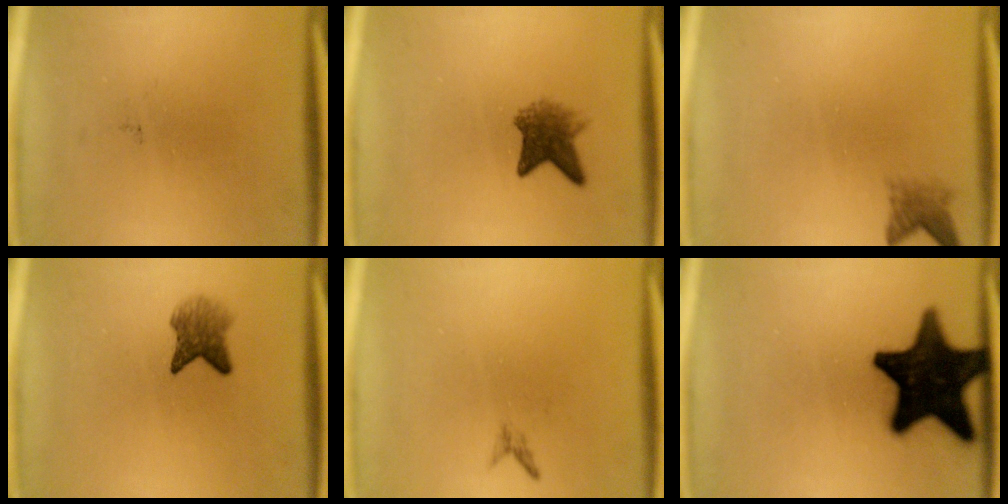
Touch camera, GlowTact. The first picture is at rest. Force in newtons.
{"total": 4.3}
{"total": 2.2}
{"total": 3.7}
{"total": 0.7}
{"total": 19.1}